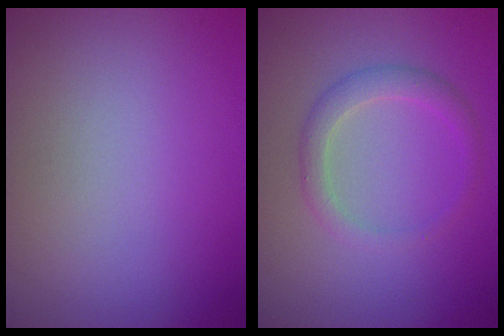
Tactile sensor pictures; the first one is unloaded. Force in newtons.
{"total": 2.2, "press": 2.2, "slide": 0.1}